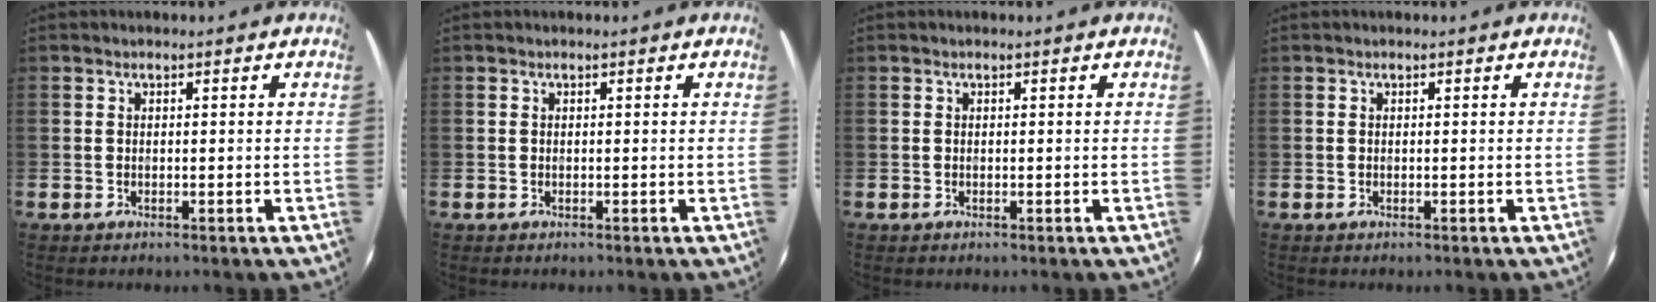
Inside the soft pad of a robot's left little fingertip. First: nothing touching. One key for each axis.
{"total": 0.0}
{"total": 0.0}
{"total": 0.0}